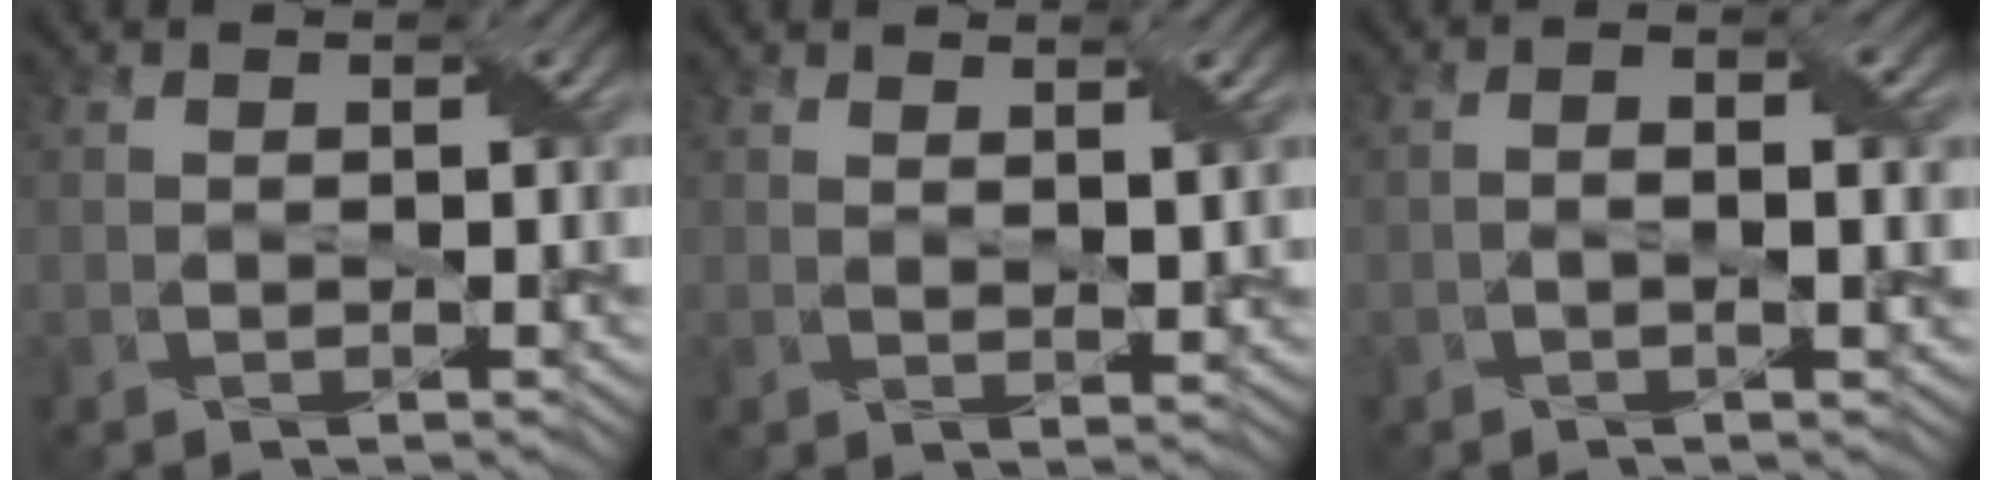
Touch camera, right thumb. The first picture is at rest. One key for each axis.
{"total": 2.5, "fx": 1.8, "fy": 0.4, "fz": 1.7, "tx": -0.033, "ty": -0.004, "tz": 0.033}
{"total": 3.4, "fx": -0.2, "fy": 1.0, "fz": 3.2, "tx": -0.061, "ty": 0.002, "tz": -0.004}